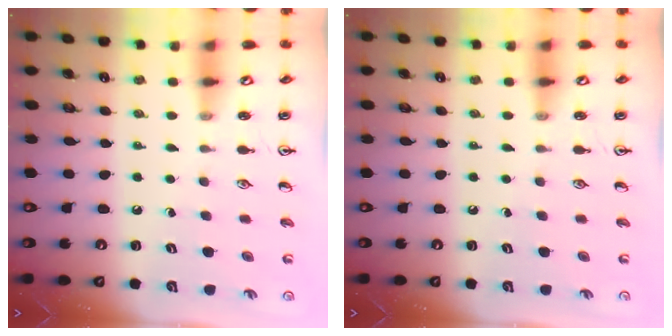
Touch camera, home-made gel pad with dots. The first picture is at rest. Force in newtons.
{"total": 0.0}